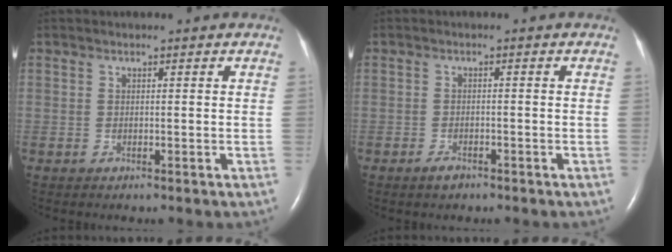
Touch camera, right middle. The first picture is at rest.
{"total": 1.6, "force": [-1.2, 0.7, 0.8], "torque": [-0.020, -0.001, -0.018]}